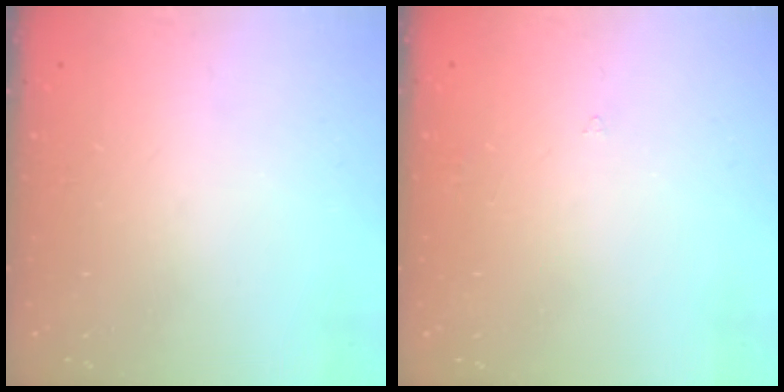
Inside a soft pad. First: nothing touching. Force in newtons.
{"total": 1.6, "press": 1.5, "slide": 0.4}